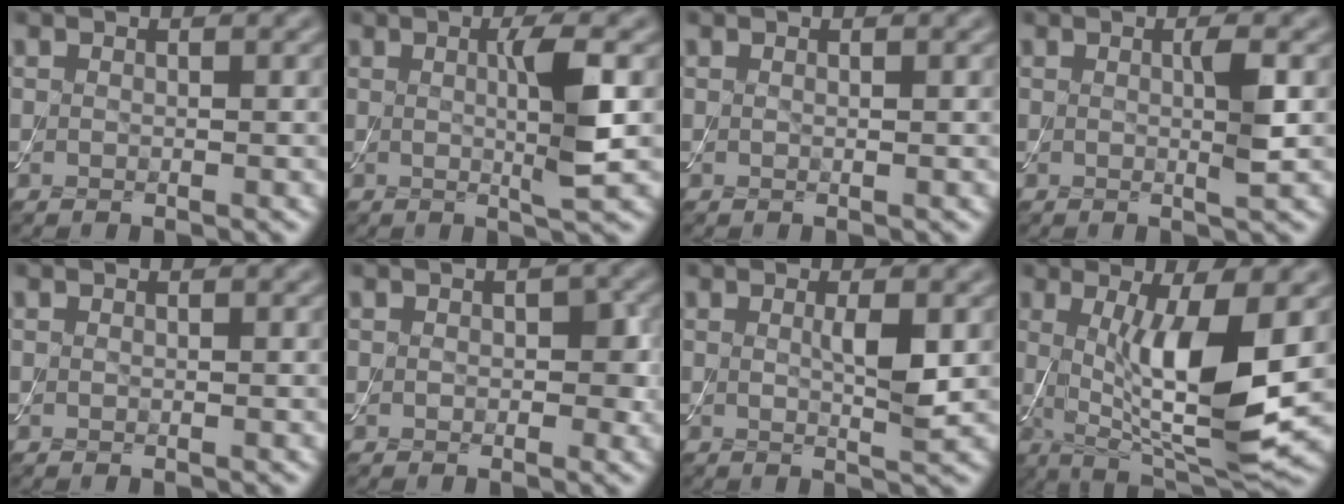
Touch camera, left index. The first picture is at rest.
{"total": 4.2, "force": [0.2, 0.5, 4.2], "torque": [-0.070, -0.004, 0.002]}
{"total": 0.0}
{"total": 2.3, "force": [0.1, 0.2, 2.3], "torque": [-0.040, -0.003, -0.001]}
{"total": 0.0}
{"total": 2.3, "force": [0.1, 1.4, 1.8], "torque": [-0.022, -0.001, 0.000]}
{"total": 2.7, "force": [0.4, 0.4, 2.7], "torque": [-0.047, -0.003, 0.007]}
{"total": 10.1, "force": [0.4, 2.6, 9.7], "torque": [-0.159, -0.019, 0.018]}